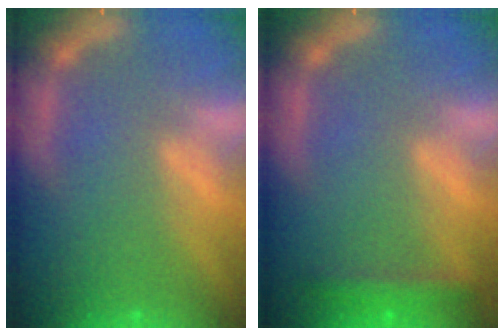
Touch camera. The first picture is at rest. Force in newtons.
{"total": 2.4}